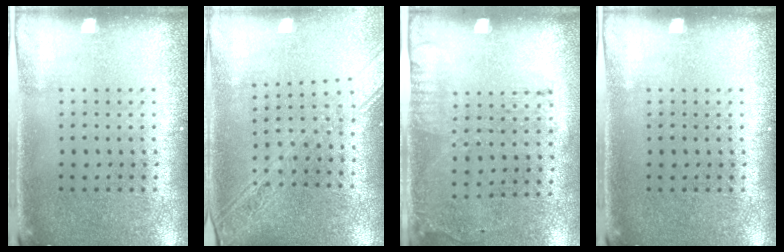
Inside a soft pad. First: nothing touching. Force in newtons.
{"total": 2.2, "press": 1.9, "slide": 1.2}
{"total": 1.8, "press": 1.2, "slide": 1.3}
{"total": 0.0}